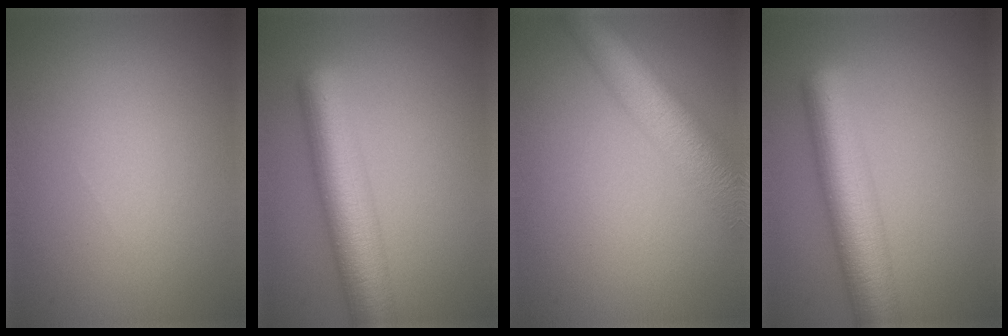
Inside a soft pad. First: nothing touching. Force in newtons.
{"total": 8.0, "press": 8.0, "slide": 0.2}
{"total": 8.9, "press": 8.9, "slide": 0.4}
{"total": 8.0, "press": 8.0, "slide": 0.2}